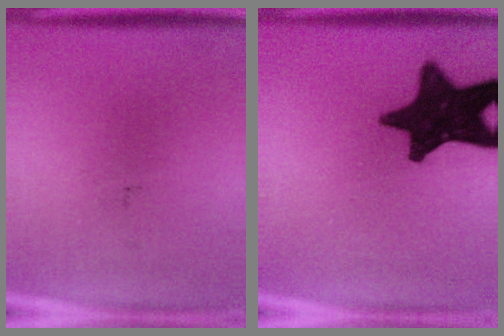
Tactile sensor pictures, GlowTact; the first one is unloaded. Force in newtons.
{"total": 15.6}